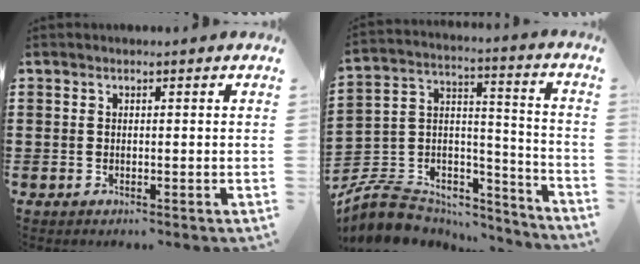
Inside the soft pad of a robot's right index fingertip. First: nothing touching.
{"total": 6.9, "force": [-5.3, 4.2, 1.3], "torque": [-0.051, -0.005, -0.100]}